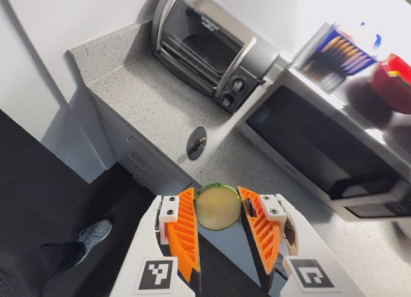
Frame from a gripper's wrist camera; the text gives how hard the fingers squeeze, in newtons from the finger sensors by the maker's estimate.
{"total": 10.1, "left": 10.4, "right": 9.7}